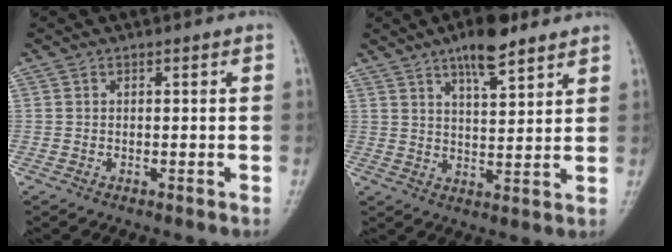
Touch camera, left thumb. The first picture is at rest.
{"total": 8.9, "force": [6.0, 2.8, 5.9], "torque": [-0.078, -0.033, 0.096]}